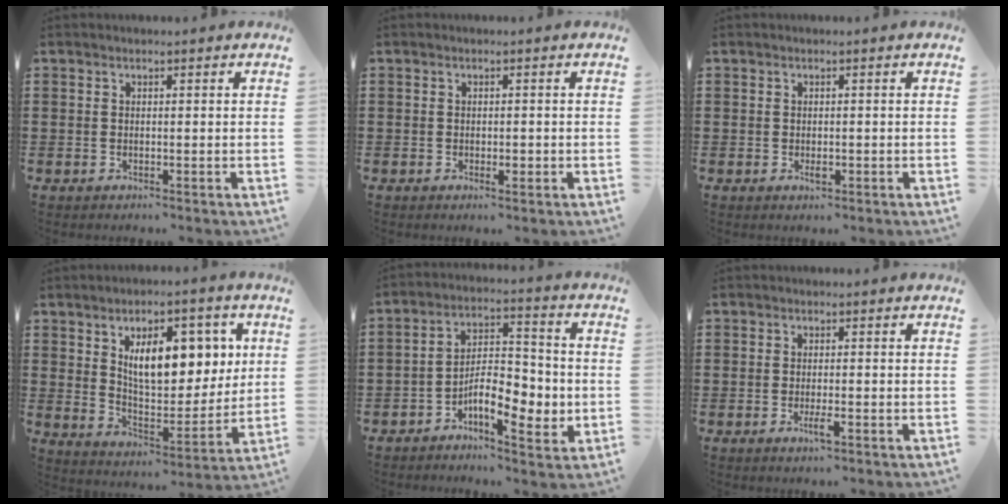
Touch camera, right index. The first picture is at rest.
{"total": 1.4, "force": [-0.4, 0.5, 1.3], "torque": [-0.022, -0.001, -0.007]}
{"total": 1.0, "force": [-0.3, 0.4, 0.8], "torque": [-0.015, -0.003, -0.004]}
{"total": 11.5, "force": [4.5, 5.8, 8.9], "torque": [-0.146, -0.005, 0.075]}
{"total": 8.4, "force": [-3.1, 3.8, 6.8], "torque": [-0.117, 0.000, -0.058]}
{"total": 2.4, "force": [-1.1, 0.4, 2.1], "torque": [-0.043, -0.004, -0.020]}